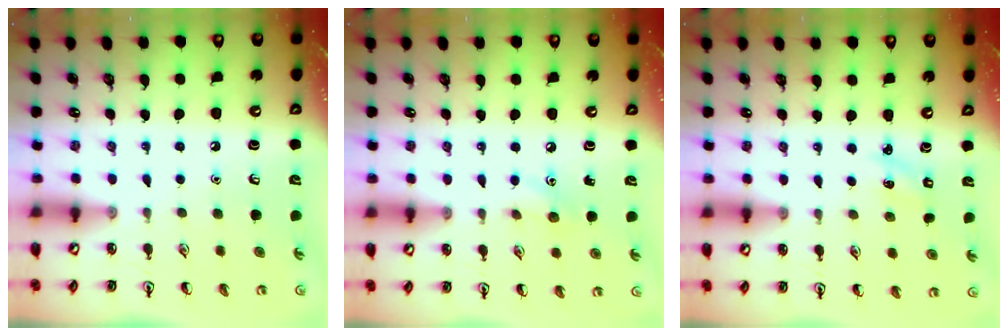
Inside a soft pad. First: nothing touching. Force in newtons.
{"total": 5.7, "press": 5.4, "slide": 1.8}
{"total": 1.3, "press": 1.2, "slide": 0.4}